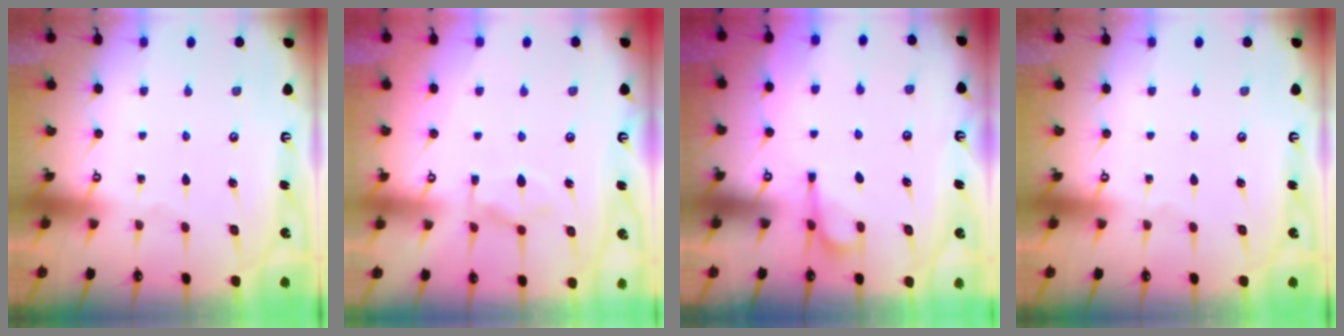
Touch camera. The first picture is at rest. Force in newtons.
{"total": 7.5, "press": 7.4, "slide": 1.1}
{"total": 5.5, "press": 5.5, "slide": 0.7}
{"total": 0.0}